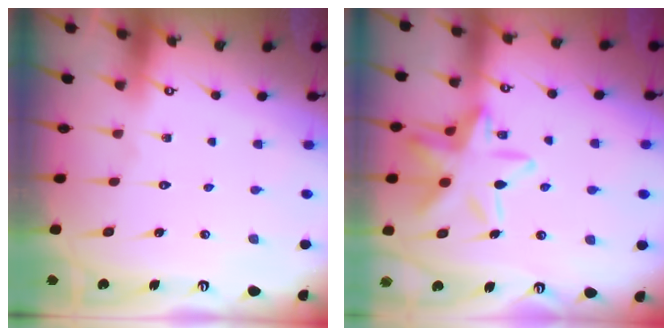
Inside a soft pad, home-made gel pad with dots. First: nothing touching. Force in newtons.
{"total": 16.7, "press": 16.7, "slide": 1.3}